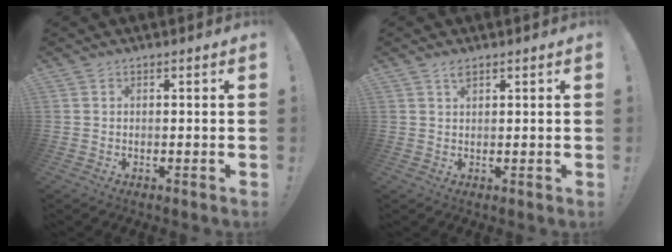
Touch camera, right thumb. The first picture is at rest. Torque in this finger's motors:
{"motor_torque": [-0.03, -0.07, 0.08, 0.23, -0.02]}